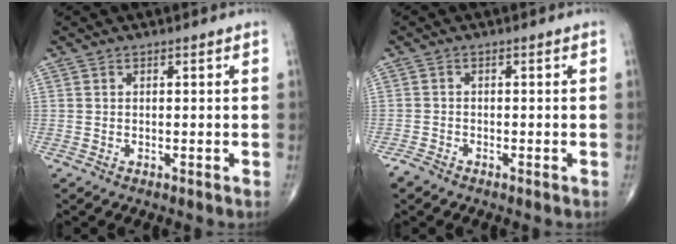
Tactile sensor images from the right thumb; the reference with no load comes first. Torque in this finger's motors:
{"motor_torque": [0.17, -0.12, 0.01, -0.30, 0.06]}